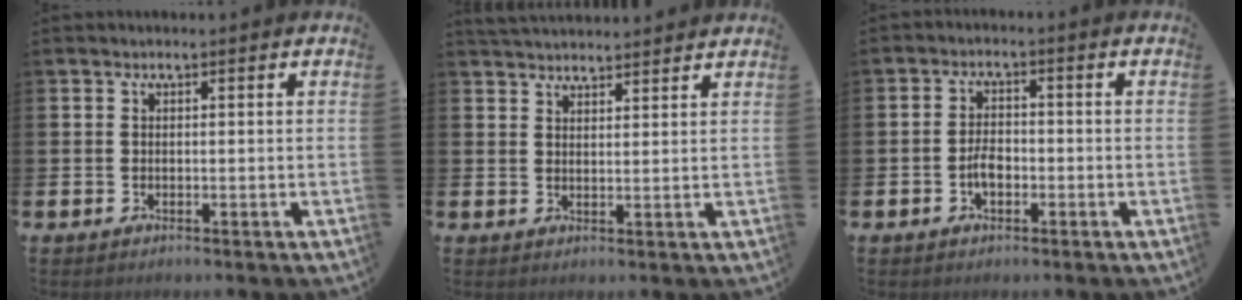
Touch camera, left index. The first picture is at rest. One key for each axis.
{"total": 3.4, "fx": 3.4, "fy": 0.3, "fz": 0.1, "tx": -0.007, "ty": -0.014, "tz": 0.063}
{"total": 2.9, "fx": -1.0, "fy": 1.6, "fz": 2.2, "tx": -0.028, "ty": 0.000, "tz": -0.021}